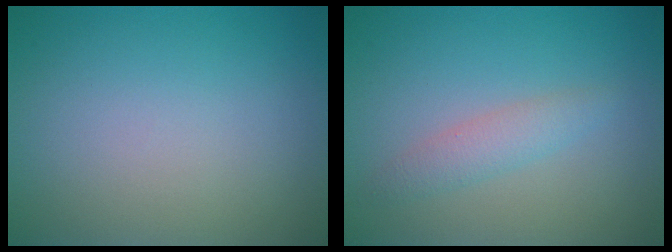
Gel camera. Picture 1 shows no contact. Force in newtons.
{"total": 1.8, "press": 1.8, "slide": 0.0}